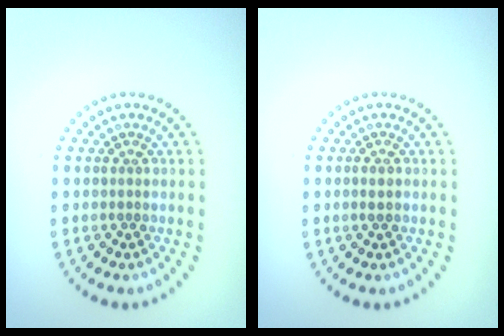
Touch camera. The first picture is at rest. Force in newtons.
{"total": 1.1, "press": 1.0, "slide": 0.4}